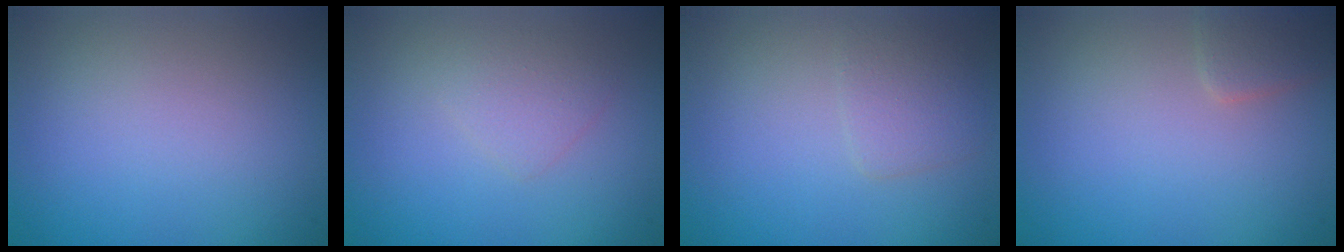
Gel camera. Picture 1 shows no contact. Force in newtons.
{"total": 1.6, "press": 1.6, "slide": 0.1}
{"total": 1.9, "press": 1.9, "slide": 0.0}
{"total": 1.7, "press": 1.7, "slide": 0.1}